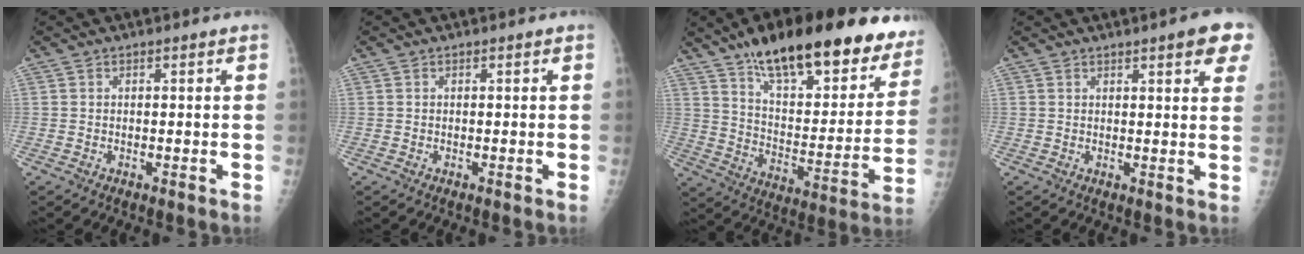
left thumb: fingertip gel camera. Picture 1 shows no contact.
{"total": 0.0}
{"total": 30.0, "force": [20.8, 10.8, 18.7], "torque": [-0.233, -0.067, 0.304]}
{"total": 7.1, "force": [4.0, 1.4, 5.7], "torque": [-0.049, -0.009, 0.045]}